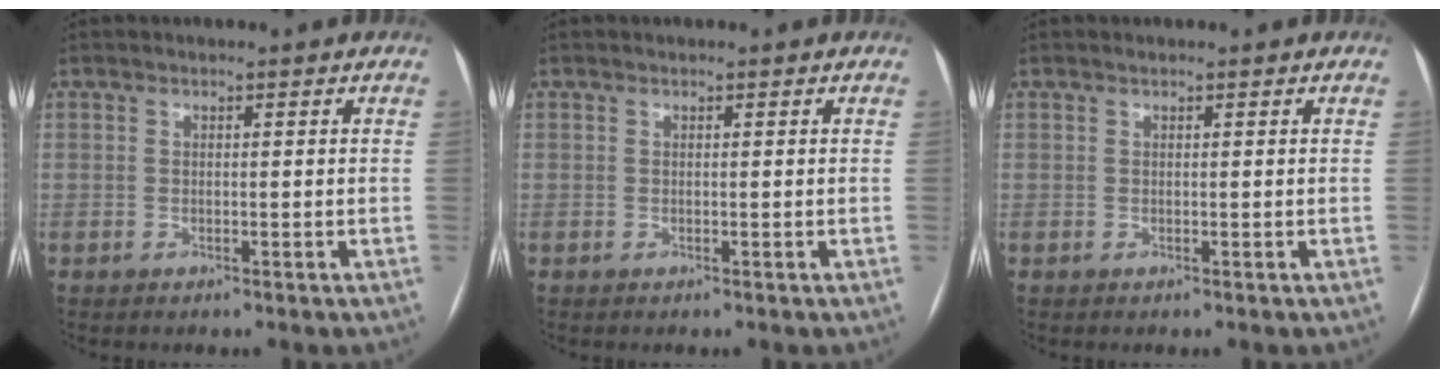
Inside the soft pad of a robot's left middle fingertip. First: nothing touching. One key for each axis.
{"total": 0.0}
{"total": 0.0}